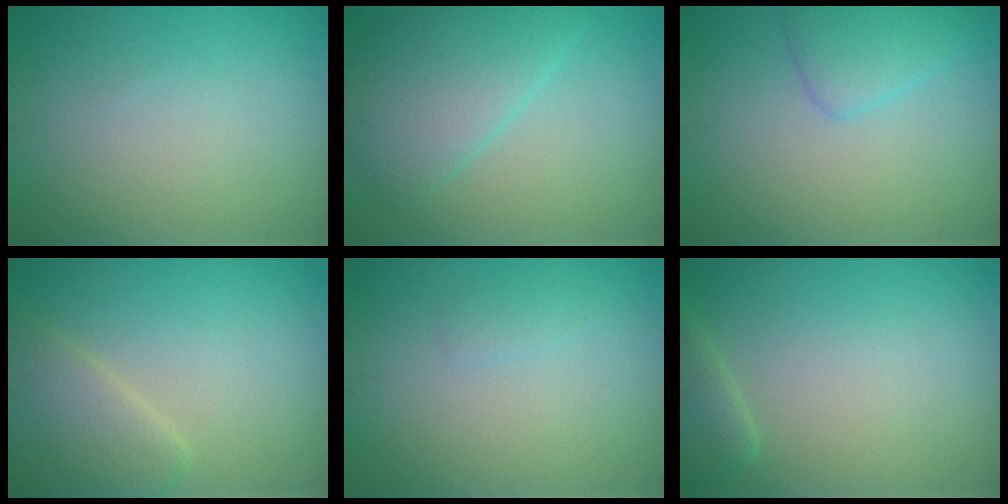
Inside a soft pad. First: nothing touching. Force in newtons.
{"total": 5.0, "press": 5.0, "slide": 0.2}
{"total": 2.6, "press": 2.6, "slide": 0.1}
{"total": 4.0, "press": 4.0, "slide": 0.2}
{"total": 0.7, "press": 0.7, "slide": 0.1}
{"total": 2.2, "press": 2.2, "slide": 0.2}